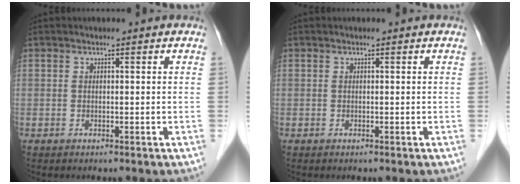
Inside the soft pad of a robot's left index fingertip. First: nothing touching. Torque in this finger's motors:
{"motor_torque": [0.07, 0.07, 0.00, 0.00]}